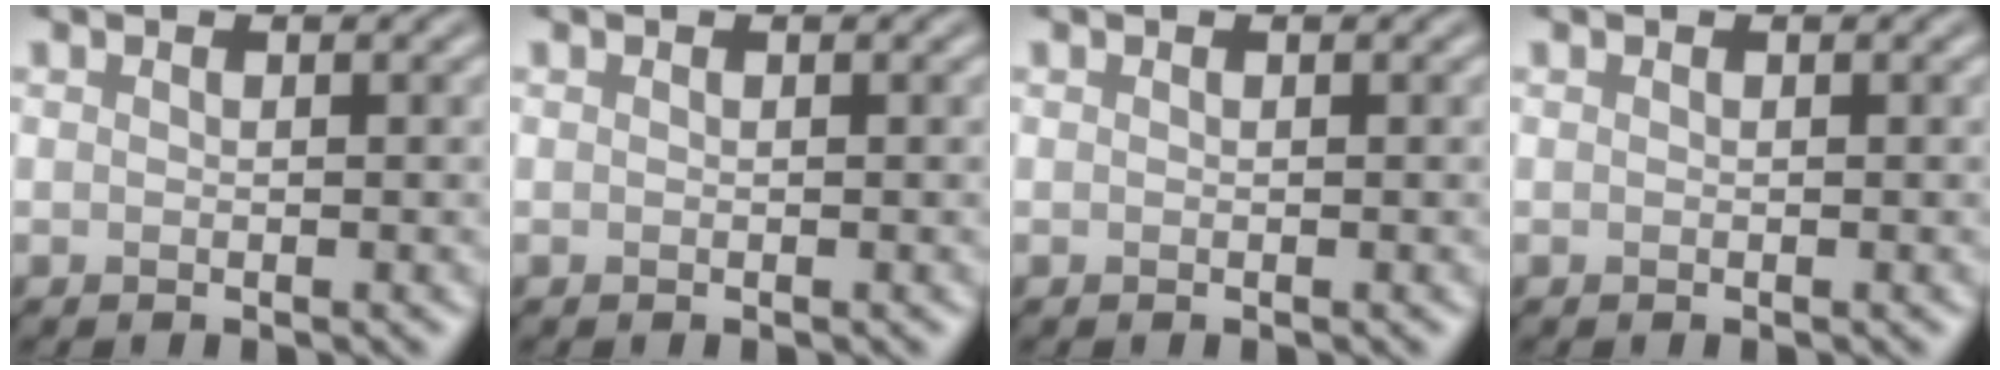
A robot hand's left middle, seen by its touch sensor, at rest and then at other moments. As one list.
[{"total": 0.0}, {"total": 0.0}, {"total": 0.0}]